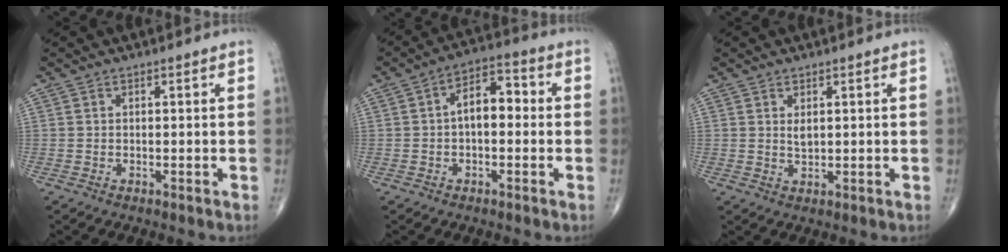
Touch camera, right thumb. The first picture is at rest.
{"total": 7.7, "force": [0.0, 4.4, 6.3], "torque": [-0.083, 0.033, -0.011]}
{"total": 1.8, "force": [0.7, 0.9, 1.5], "torque": [-0.022, -0.007, 0.015]}